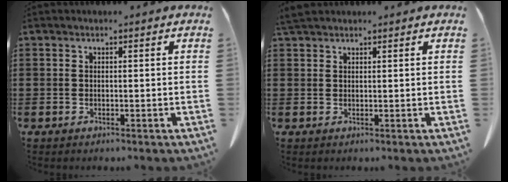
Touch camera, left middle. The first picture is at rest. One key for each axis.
{"total": 2.1, "fx": 1.8, "fy": 0.6, "fz": 0.9, "tx": -0.023, "ty": 0.003, "tz": 0.037}